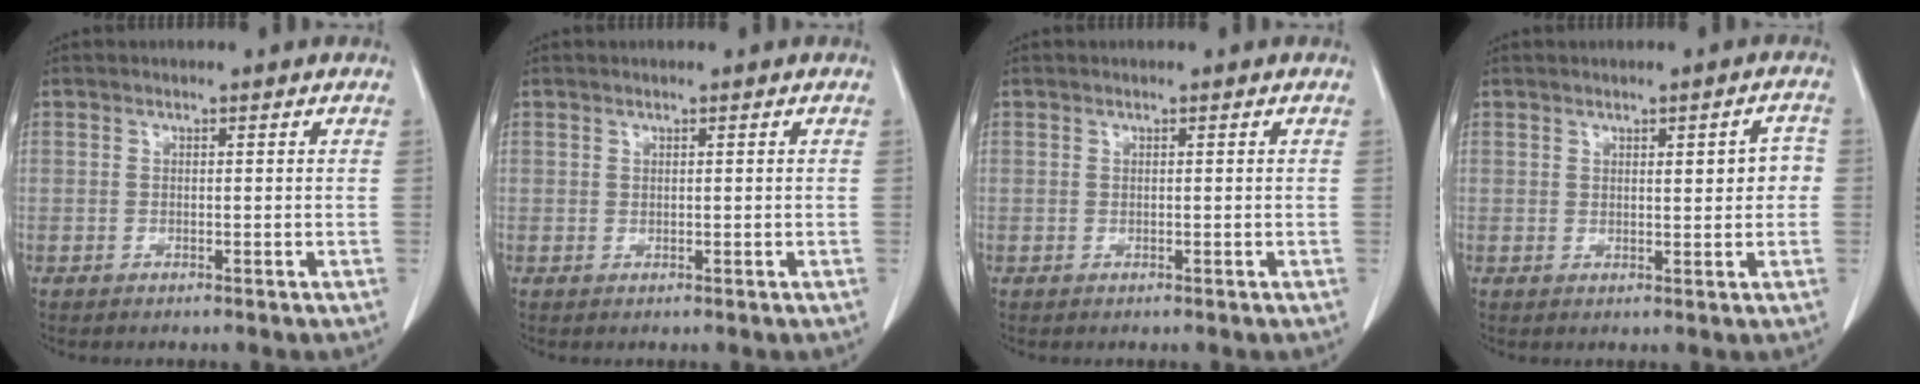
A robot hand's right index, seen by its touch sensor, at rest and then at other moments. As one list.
[{"total": 0.0}, {"total": 0.0}, {"total": 3.6, "force": [0.5, 1.3, 3.3], "torque": [-0.037, 0.011, 0.007]}]